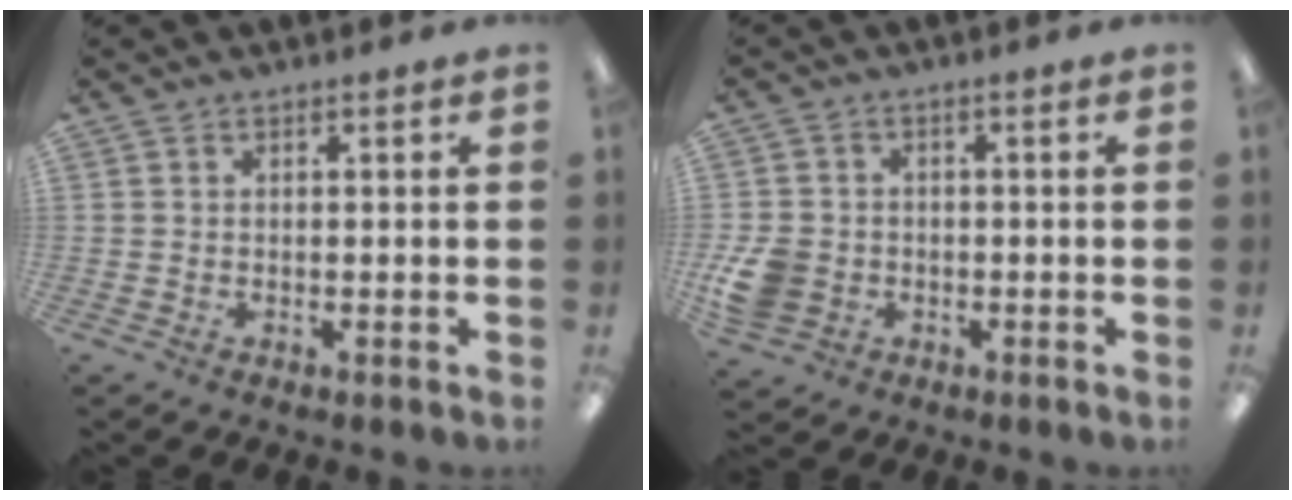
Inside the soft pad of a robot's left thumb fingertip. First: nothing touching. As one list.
[{"total": 7.0, "force": [-2.1, 5.8, 3.4], "torque": [-0.082, 0.010, -0.040]}]